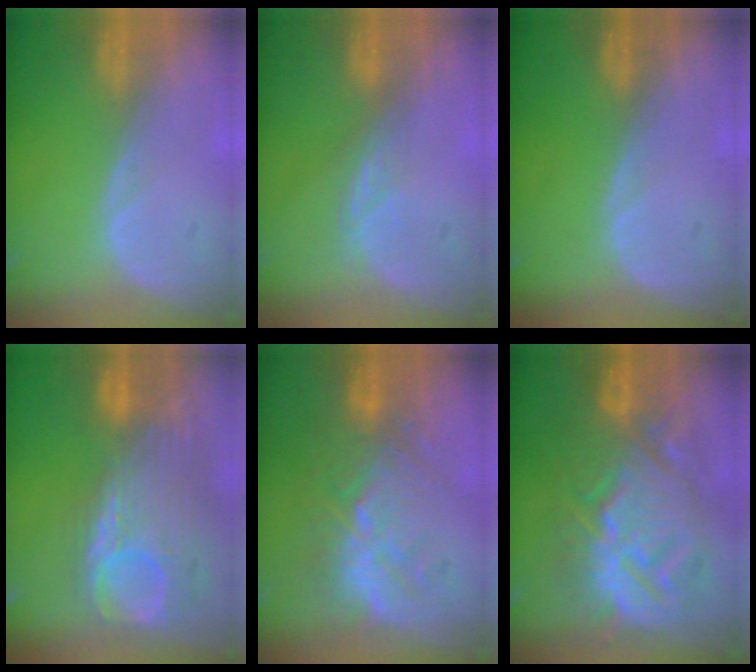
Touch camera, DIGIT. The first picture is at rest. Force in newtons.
{"total": 2.5, "press": 2.1, "slide": 1.4}
{"total": 0.0}
{"total": 12.5, "press": 10.6, "slide": 6.6}
{"total": 9.1, "press": 9.0, "slide": 1.6}
{"total": 14.0, "press": 13.9, "slide": 1.4}